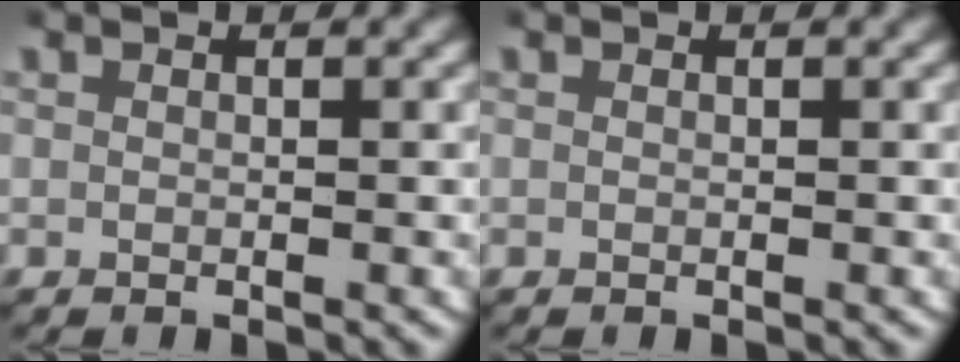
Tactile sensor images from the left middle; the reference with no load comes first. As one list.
[{"total": 0.0}]